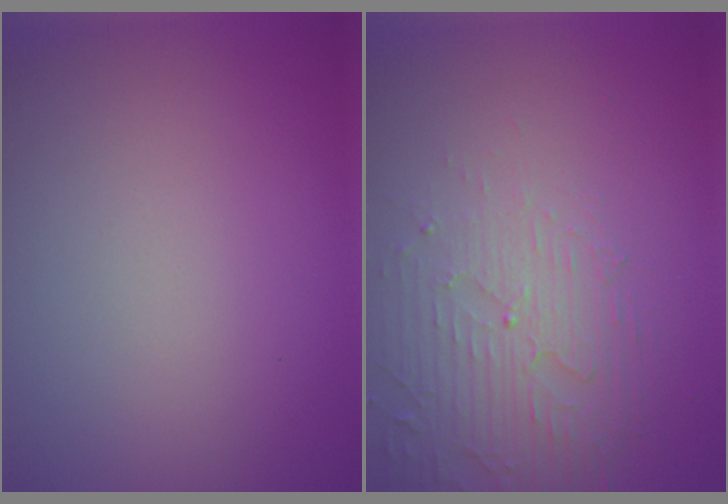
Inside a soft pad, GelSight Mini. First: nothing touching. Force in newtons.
{"total": 4.4, "press": 3.1, "slide": 3.1}